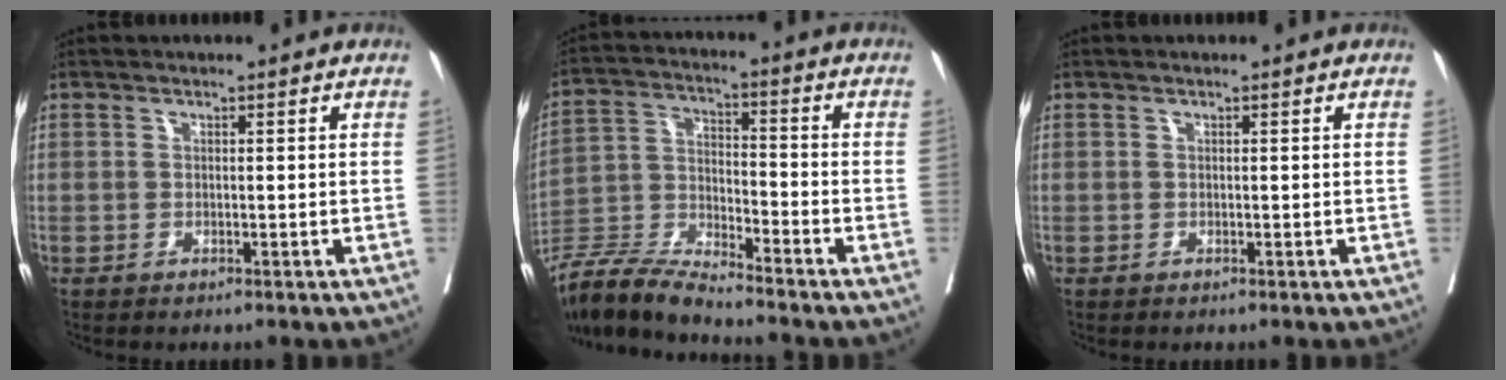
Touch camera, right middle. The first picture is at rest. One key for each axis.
{"total": 9.5, "fx": -9.0, "fy": -0.1, "fz": 2.9, "tx": -0.056, "ty": -0.006, "tz": -0.176}
{"total": 0.0}